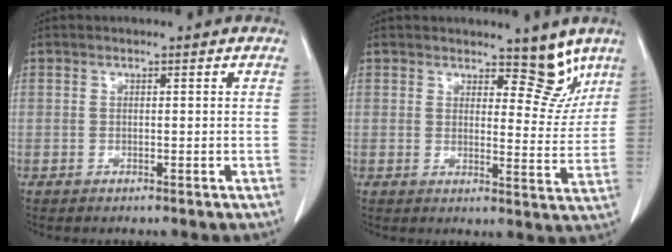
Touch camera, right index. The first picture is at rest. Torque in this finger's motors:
{"motor_torque": [-0.10, 0.29, 0.07, 0.00]}